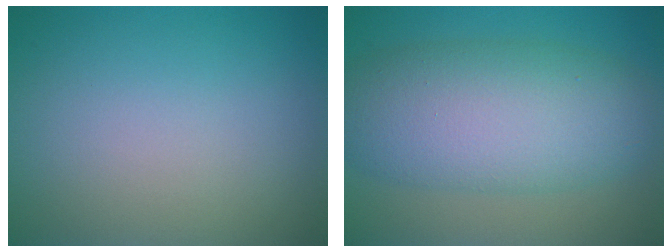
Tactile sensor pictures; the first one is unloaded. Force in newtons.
{"total": 9.3, "press": 9.3, "slide": 0.1}